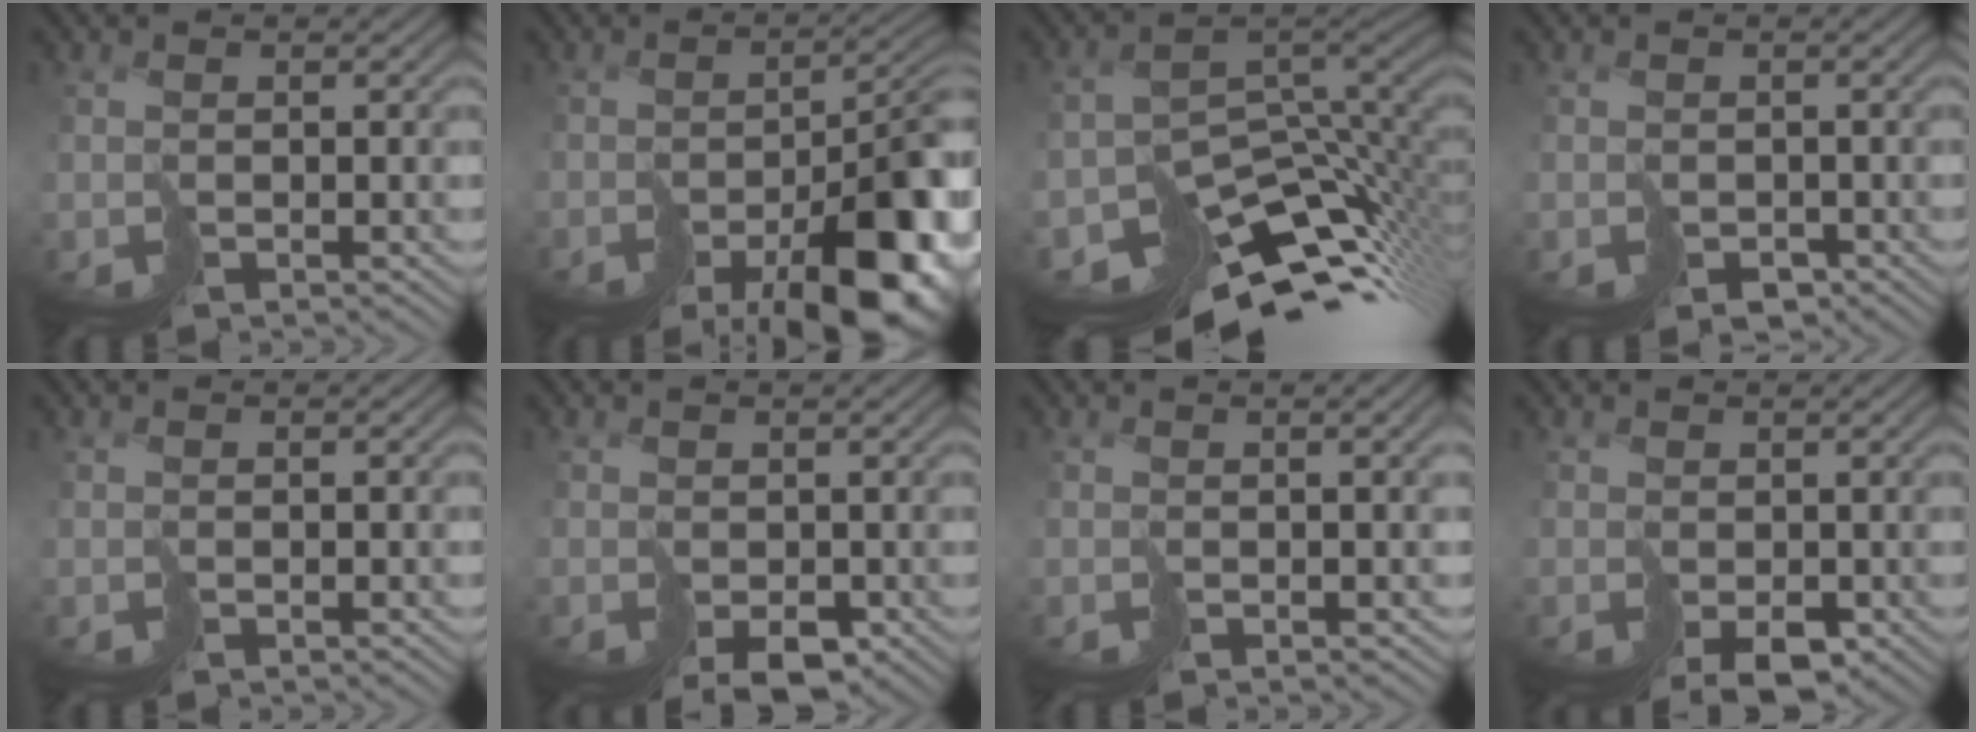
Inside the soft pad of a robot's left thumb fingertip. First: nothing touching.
{"total": 14.4, "force": [-7.7, 6.0, 10.6], "torque": [-0.135, -0.026, -0.092]}
{"total": 11.6, "force": [-5.8, 5.9, 8.1], "torque": [-0.155, -0.035, -0.067]}
{"total": 2.1, "force": [-1.1, 1.6, 0.7], "torque": [-0.006, -0.007, -0.014]}
{"total": 0.0}
{"total": 3.1, "force": [-1.1, 2.1, 1.9], "torque": [-0.035, -0.006, -0.009]}
{"total": 2.7, "force": [0.3, 0.3, 2.6], "torque": [-0.025, 0.001, 0.016]}
{"total": 3.2, "force": [-0.8, 2.1, 2.2], "torque": [-0.047, -0.006, -0.004]}